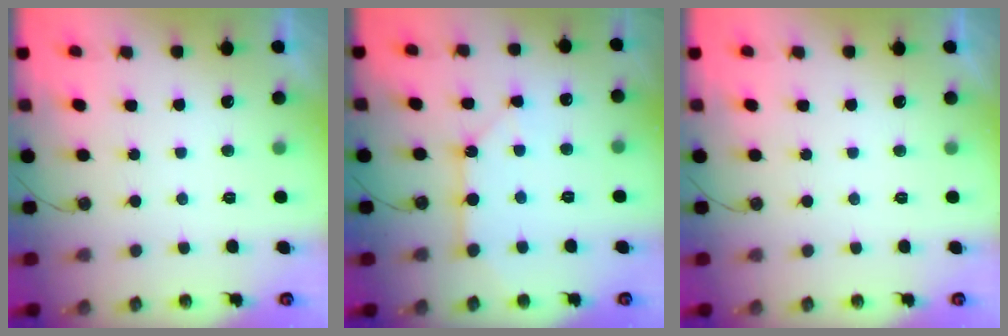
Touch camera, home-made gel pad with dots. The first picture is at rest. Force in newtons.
{"total": 6.2, "press": 6.2, "slide": 0.6}
{"total": 0.0}